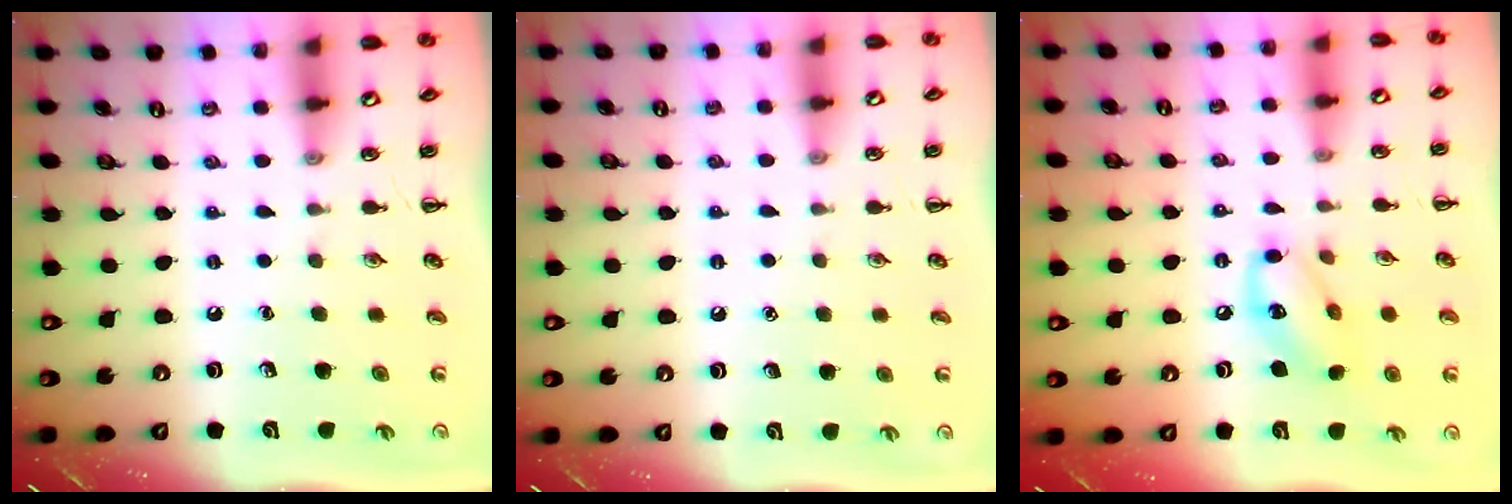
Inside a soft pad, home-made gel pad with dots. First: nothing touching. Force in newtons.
{"total": 1.4, "press": 1.4, "slide": 0.1}
{"total": 12.0, "press": 11.9, "slide": 1.6}